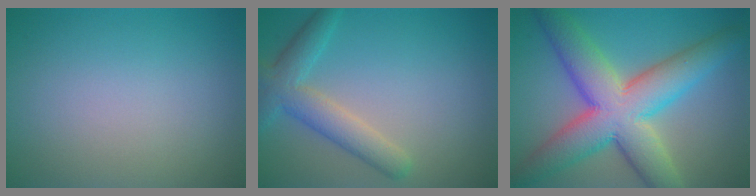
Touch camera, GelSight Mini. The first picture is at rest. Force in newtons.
{"total": 4.2, "press": 4.2, "slide": 0.2}
{"total": 10.7, "press": 10.7, "slide": 0.5}